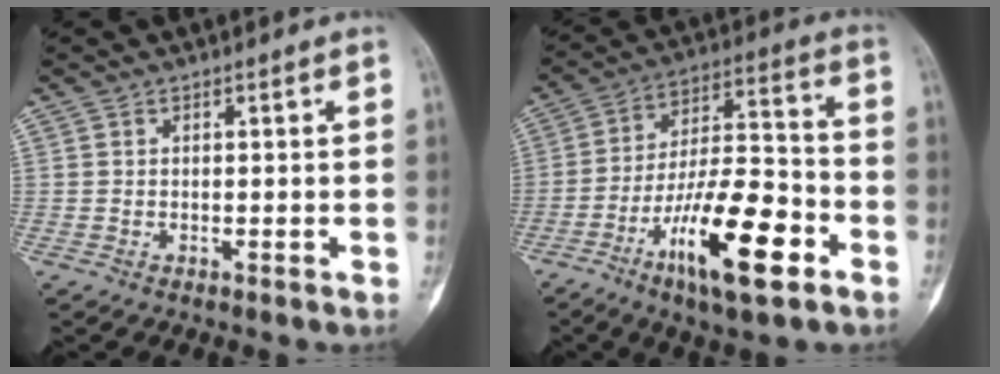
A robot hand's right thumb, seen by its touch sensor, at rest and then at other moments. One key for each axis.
{"total": 18.8, "fx": -8.7, "fy": 5.7, "fz": 15.7, "tx": -0.264, "ty": 0.052, "tz": -0.143}